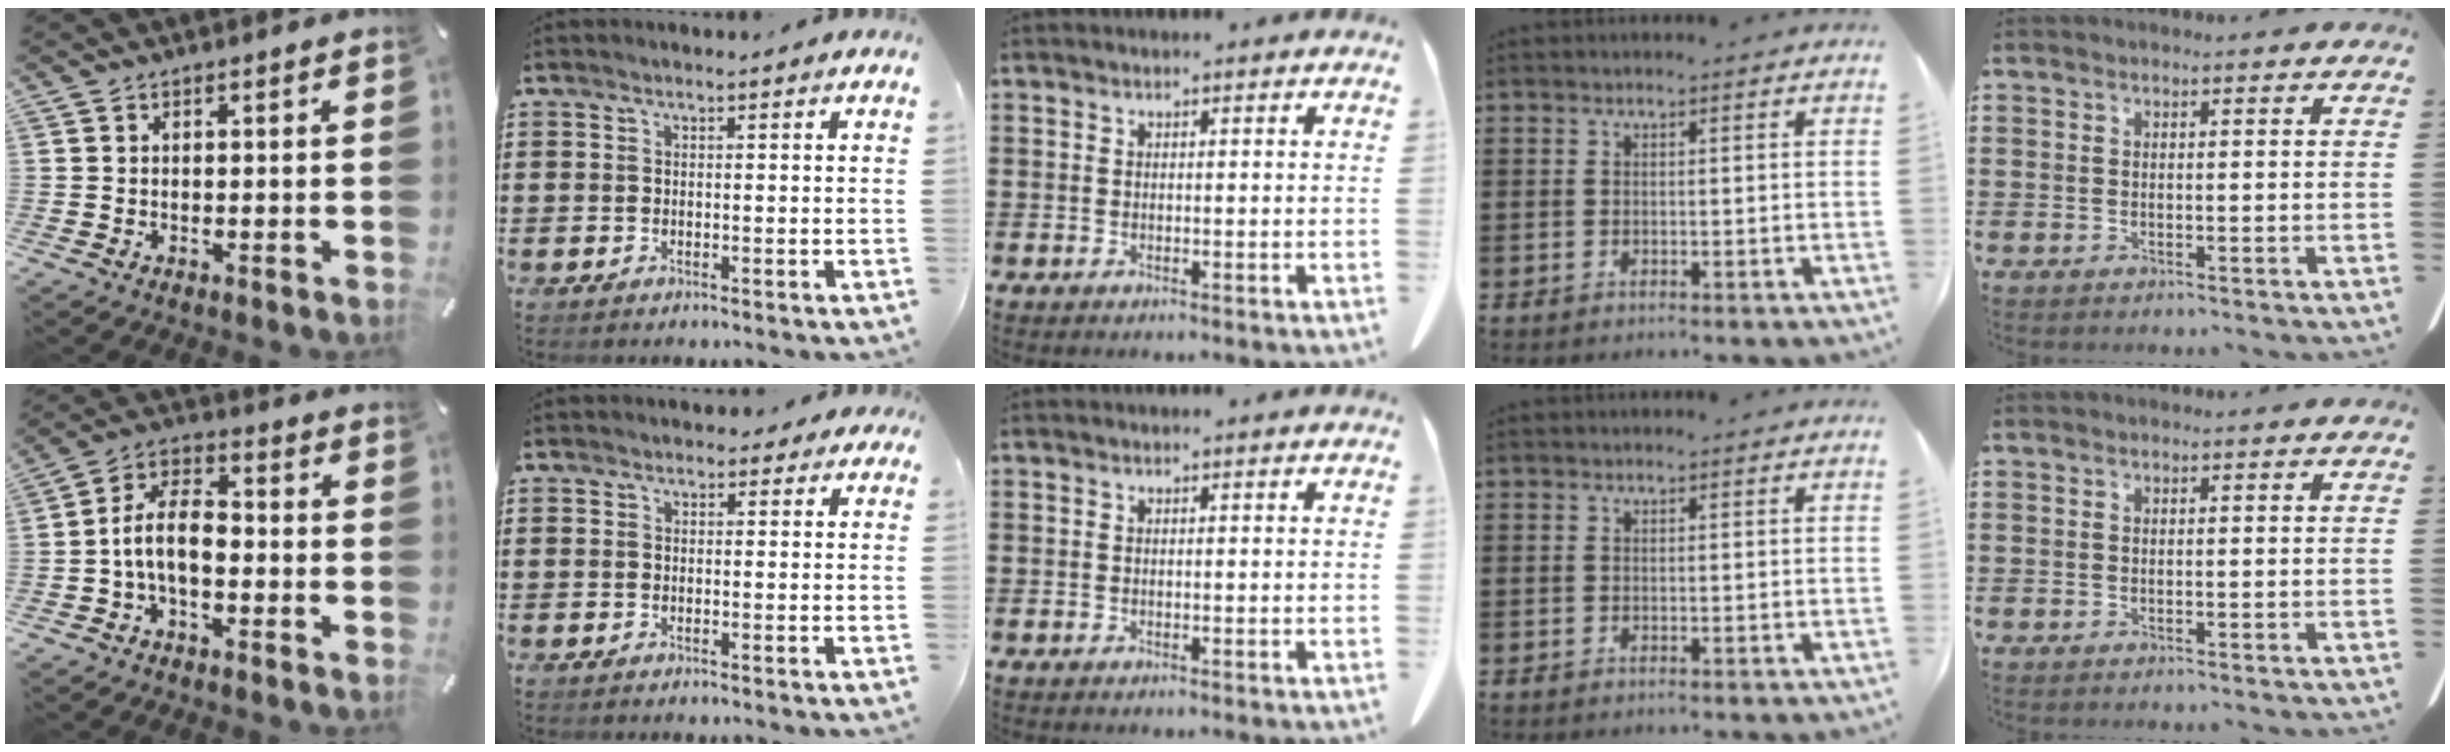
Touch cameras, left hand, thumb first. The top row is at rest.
{"thumb": {"total": 9.1, "force": [-2.6, 5.0, 7.1], "torque": [-0.153, 0.013, -0.049]}, "index": {"total": 1.4, "force": [1.1, 0.8, 0.4], "torque": [-0.005, 0.005, 0.018]}}